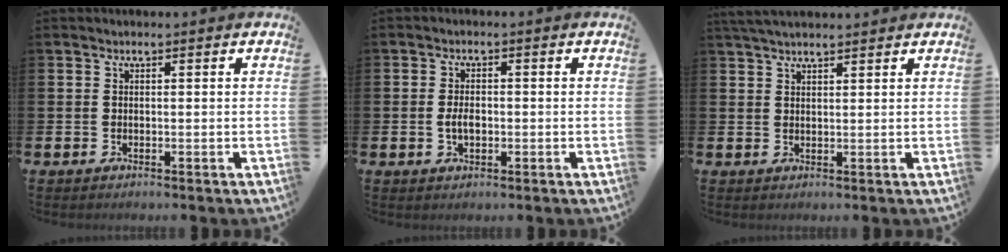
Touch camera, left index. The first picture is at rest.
{"total": 2.6, "force": [-0.3, 1.6, 2.1], "torque": [-0.031, 0.002, -0.009]}
{"total": 2.9, "force": [2.7, 0.5, 1.0], "torque": [-0.024, -0.004, 0.050]}